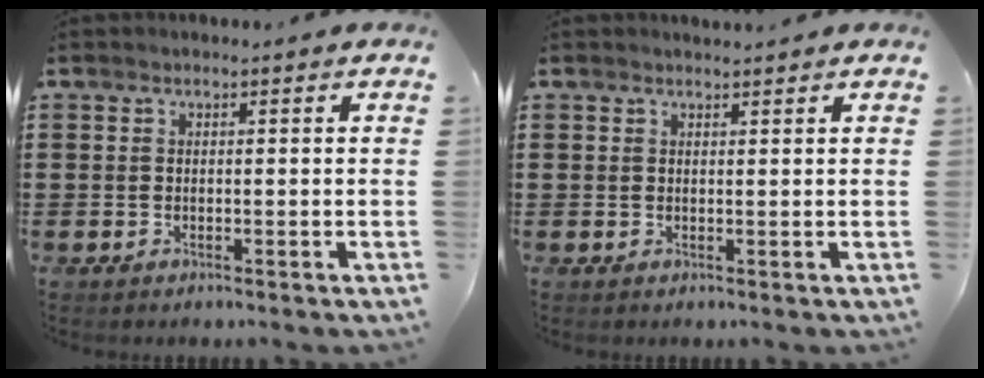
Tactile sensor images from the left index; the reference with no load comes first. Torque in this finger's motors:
{"motor_torque": [-0.13, 0.06, -0.11, -0.02]}